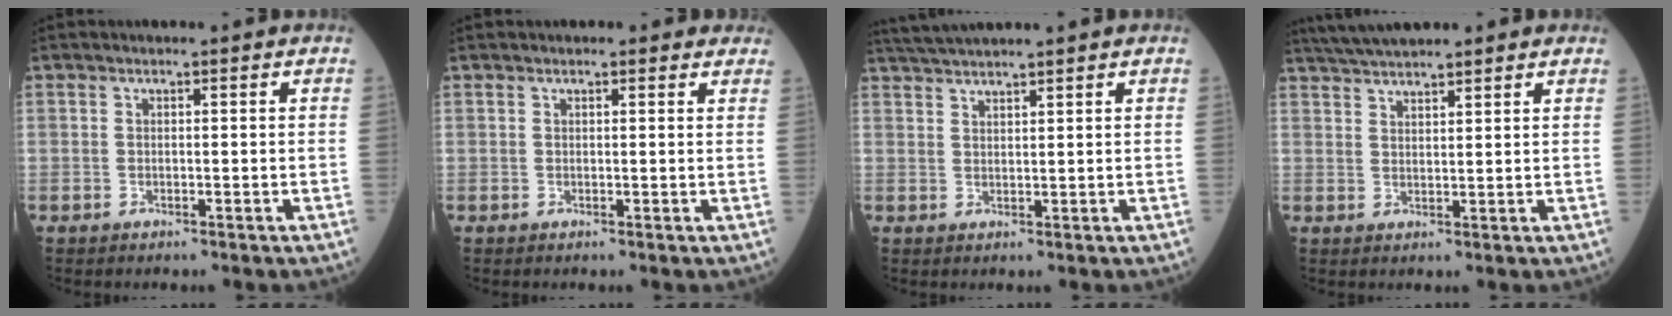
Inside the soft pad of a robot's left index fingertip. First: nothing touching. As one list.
[{"total": 1.9, "force": [1.6, 0.9, 0.4], "torque": [-0.003, 0.005, 0.007]}, {"total": 5.0, "force": [4.6, -0.9, 1.8], "torque": [-0.036, 0.028, 0.088]}, {"total": 6.7, "force": [6.0, 0.8, 2.9], "torque": [-0.057, 0.037, 0.107]}]